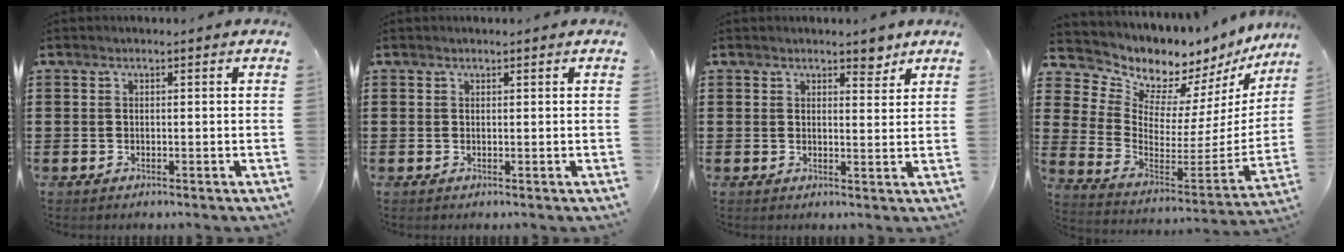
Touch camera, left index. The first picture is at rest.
{"total": 0.0}
{"total": 3.4, "force": [2.9, 1.2, 1.4], "torque": [-0.017, -0.005, 0.051]}
{"total": 6.2, "force": [5.8, 2.1, -0.6], "torque": [-0.037, -0.068, 0.099]}